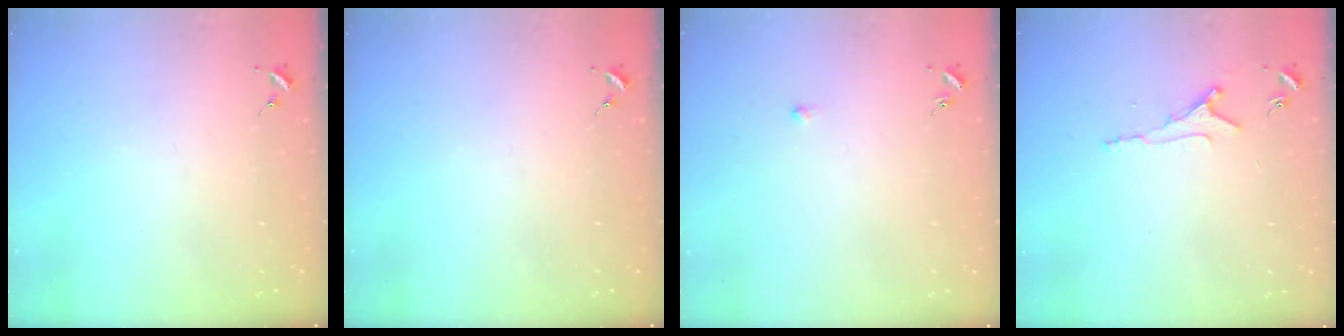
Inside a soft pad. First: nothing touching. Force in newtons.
{"total": 0.0}
{"total": 2.9, "press": 2.8, "slide": 0.6}
{"total": 5.6, "press": 5.5, "slide": 0.8}